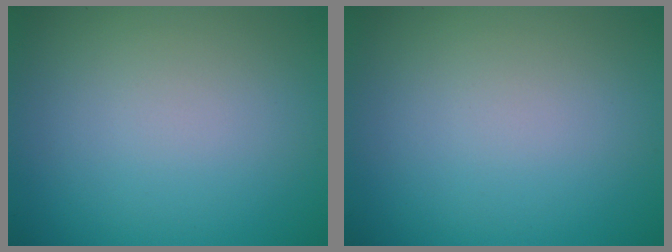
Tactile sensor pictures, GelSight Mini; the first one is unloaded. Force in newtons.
{"total": 0.0}